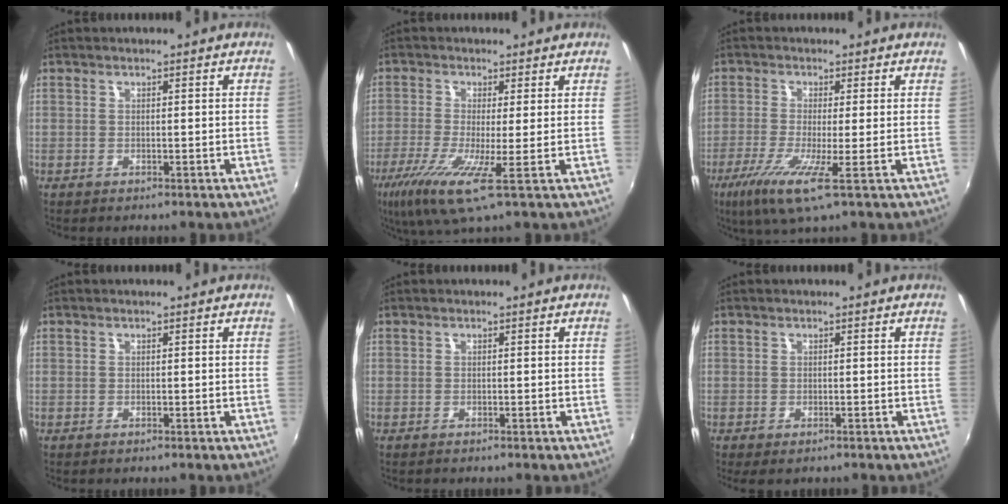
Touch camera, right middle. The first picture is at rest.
{"total": 9.2, "force": [-3.3, 0.5, 8.5], "torque": [-0.188, -0.030, -0.067]}
{"total": 7.7, "force": [-3.1, 0.0, 7.0], "torque": [-0.160, -0.023, -0.063]}
{"total": 0.0}
{"total": 0.0}
{"total": 1.3, "force": [-0.8, 0.6, 0.8], "torque": [-0.016, -0.007, -0.012]}